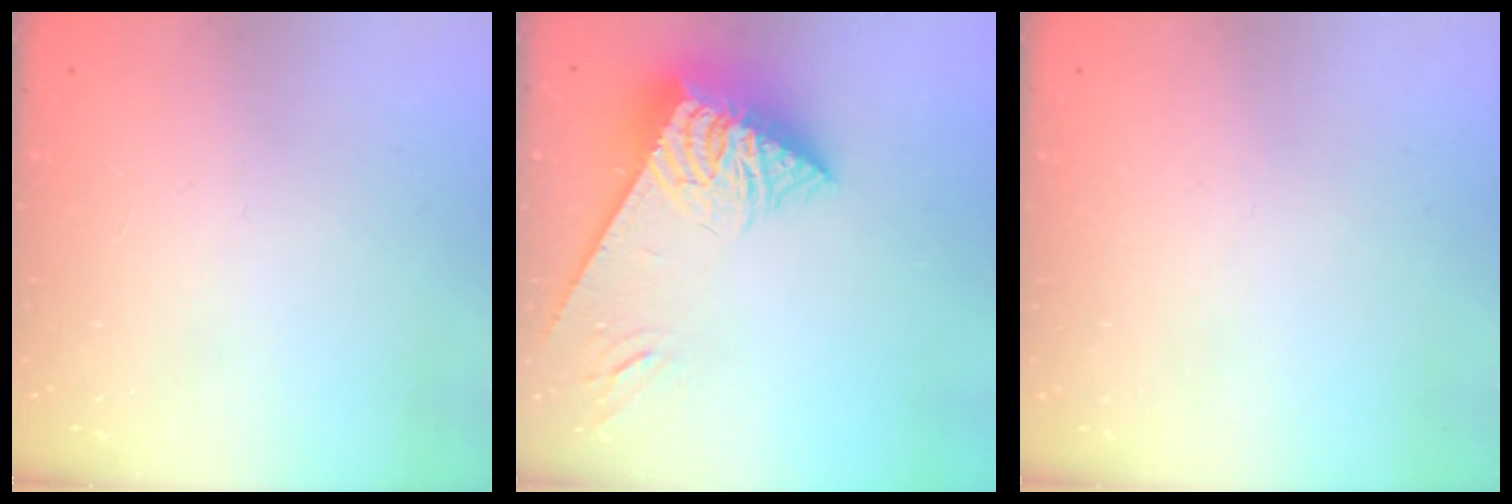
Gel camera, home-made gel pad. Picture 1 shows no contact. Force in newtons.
{"total": 6.7, "press": 6.6, "slide": 1.5}
{"total": 0.0}